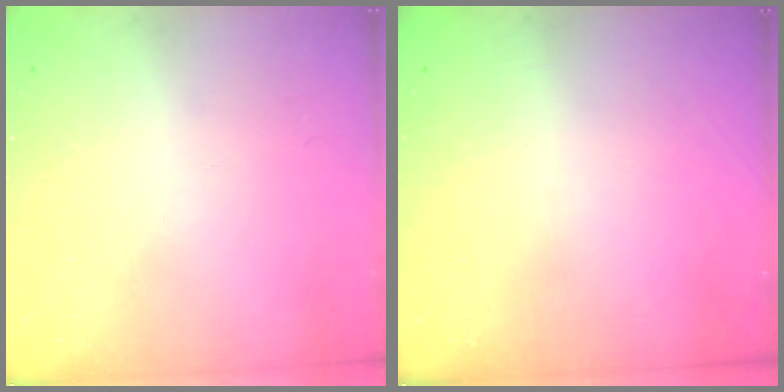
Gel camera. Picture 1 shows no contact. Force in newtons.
{"total": 0.0}